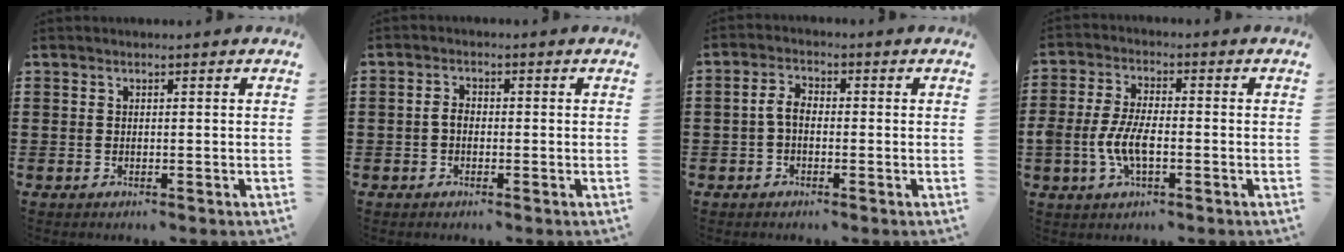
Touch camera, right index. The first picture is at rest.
{"total": 2.0, "force": [-0.5, 1.2, 1.5], "torque": [-0.037, 0.000, -0.013]}
{"total": 3.2, "force": [-0.7, 1.9, 2.6], "torque": [-0.064, 0.001, -0.019]}
{"total": 6.4, "force": [-1.7, 2.9, 5.5], "torque": [-0.126, -0.002, -0.038]}